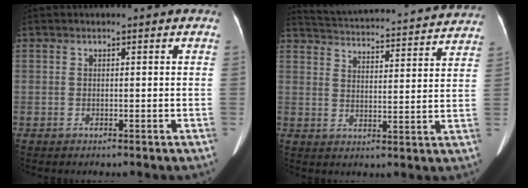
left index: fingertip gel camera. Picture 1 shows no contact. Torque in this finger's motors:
{"motor_torque": [-0.67, -0.79, -0.64, -0.13]}